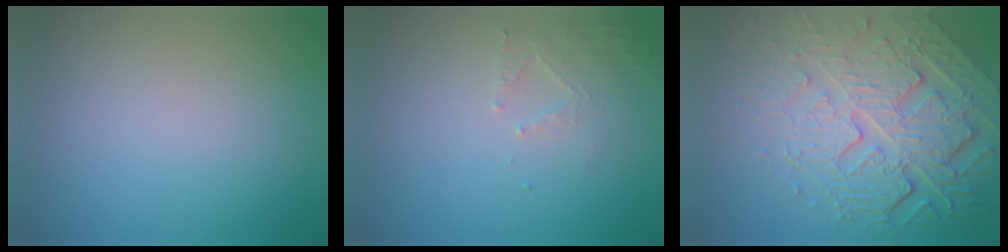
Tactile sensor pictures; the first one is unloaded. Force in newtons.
{"total": 2.0, "press": 1.9, "slide": 0.3}
{"total": 8.5, "press": 5.9, "slide": 6.2}